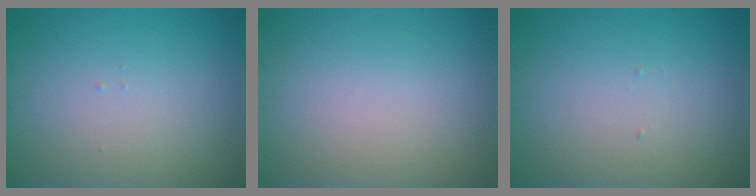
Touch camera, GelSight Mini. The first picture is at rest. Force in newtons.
{"total": 0.0}
{"total": 0.0}